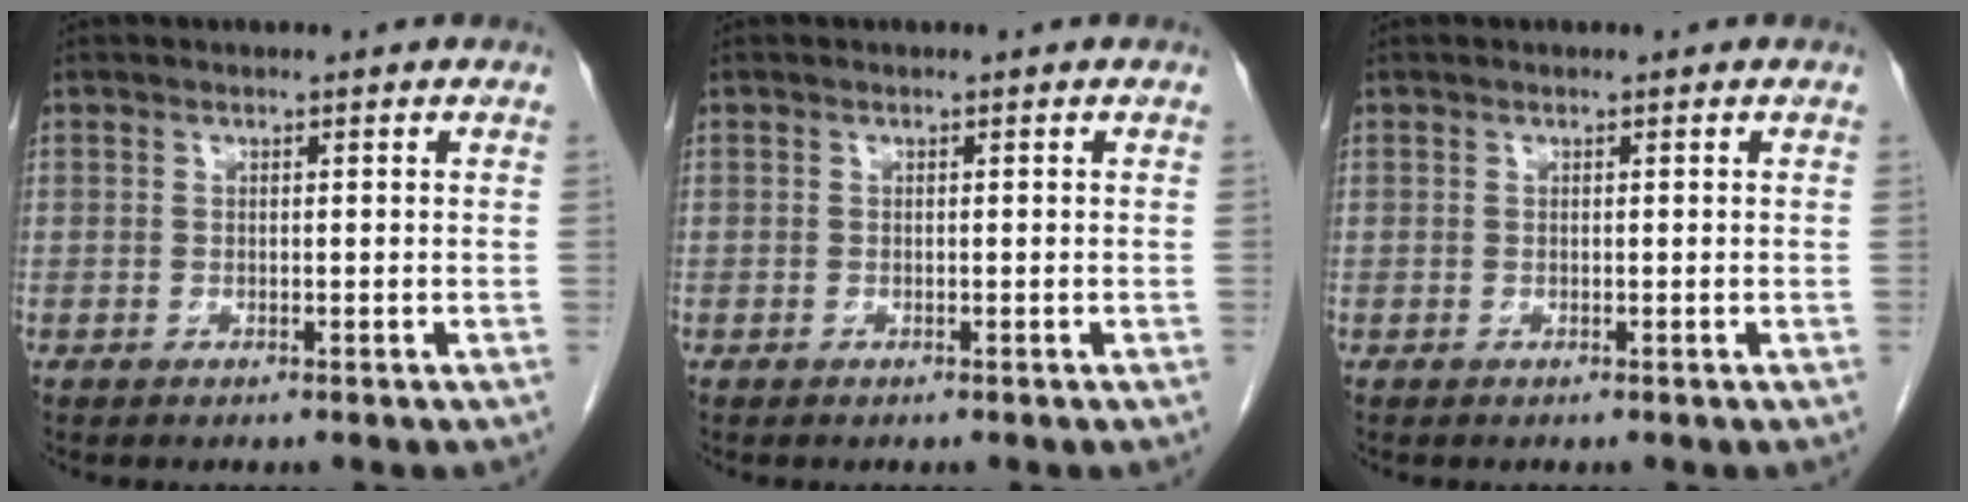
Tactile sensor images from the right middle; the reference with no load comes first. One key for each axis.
{"total": 0.0}
{"total": 0.0}